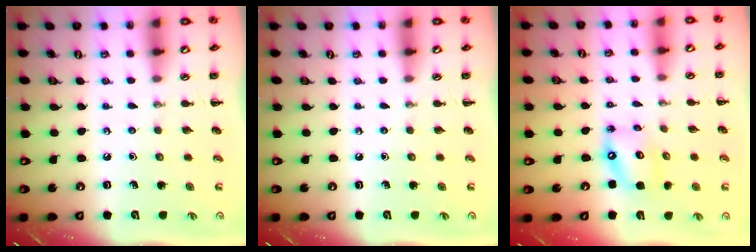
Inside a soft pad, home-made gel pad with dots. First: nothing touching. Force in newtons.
{"total": 0.0}
{"total": 9.0, "press": 8.8, "slide": 1.9}